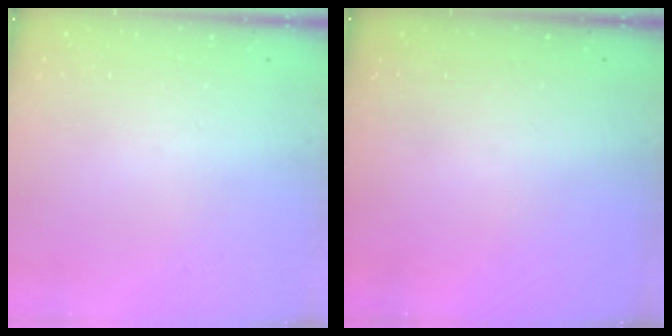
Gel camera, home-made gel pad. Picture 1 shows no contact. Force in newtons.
{"total": 0.0}